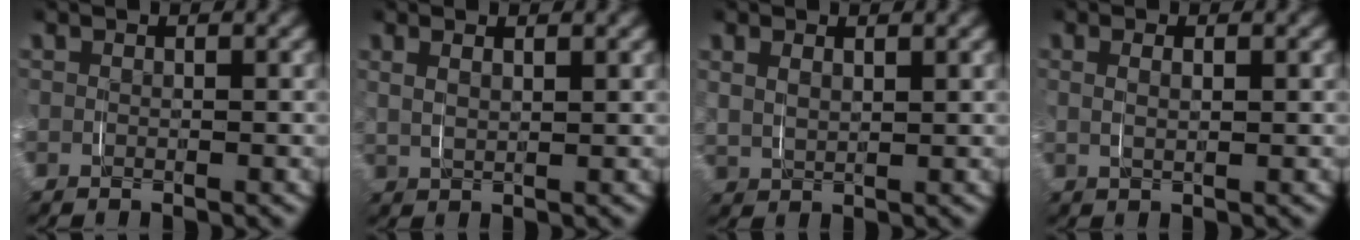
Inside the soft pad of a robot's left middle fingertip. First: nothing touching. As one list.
[{"total": 1.9, "force": [1.2, 0.8, 1.3], "torque": [-0.032, 0.000, 0.026]}, {"total": 2.1, "force": [1.2, 1.2, 1.2], "torque": [-0.035, -0.004, 0.030]}, {"total": 1.5, "force": [0.6, 0.4, 1.3], "torque": [-0.025, -0.002, 0.015]}]